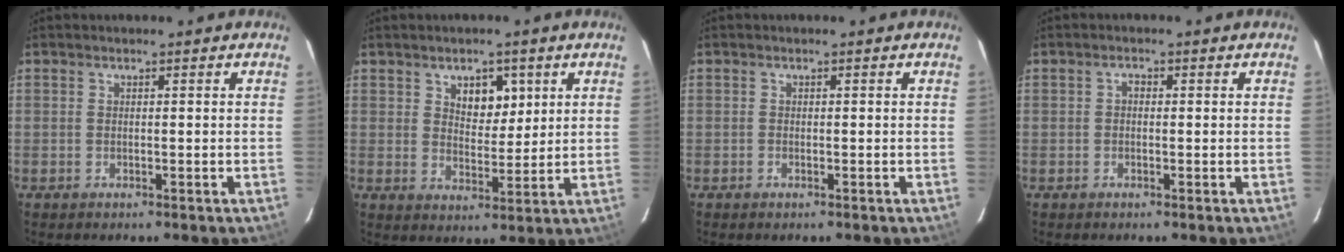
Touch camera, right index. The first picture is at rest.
{"total": 5.9, "force": [2.7, 3.7, 3.7], "torque": [-0.048, 0.002, 0.048]}
{"total": 0.5, "force": [-0.4, 0.3, 0.2], "torque": [-0.003, 0.000, -0.007]}
{"total": 0.9, "force": [-0.2, 0.7, 0.5], "torque": [-0.008, 0.006, -0.005]}